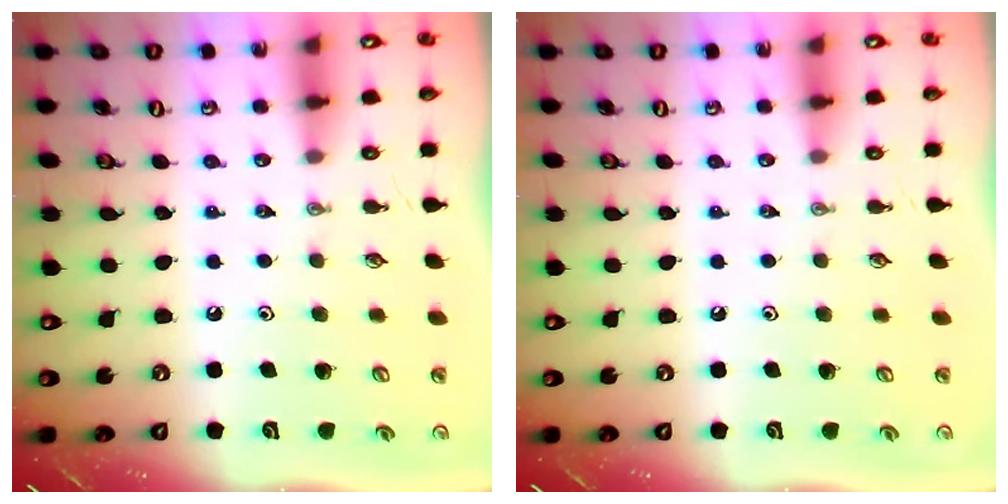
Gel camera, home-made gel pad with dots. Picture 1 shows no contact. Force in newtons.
{"total": 0.0}